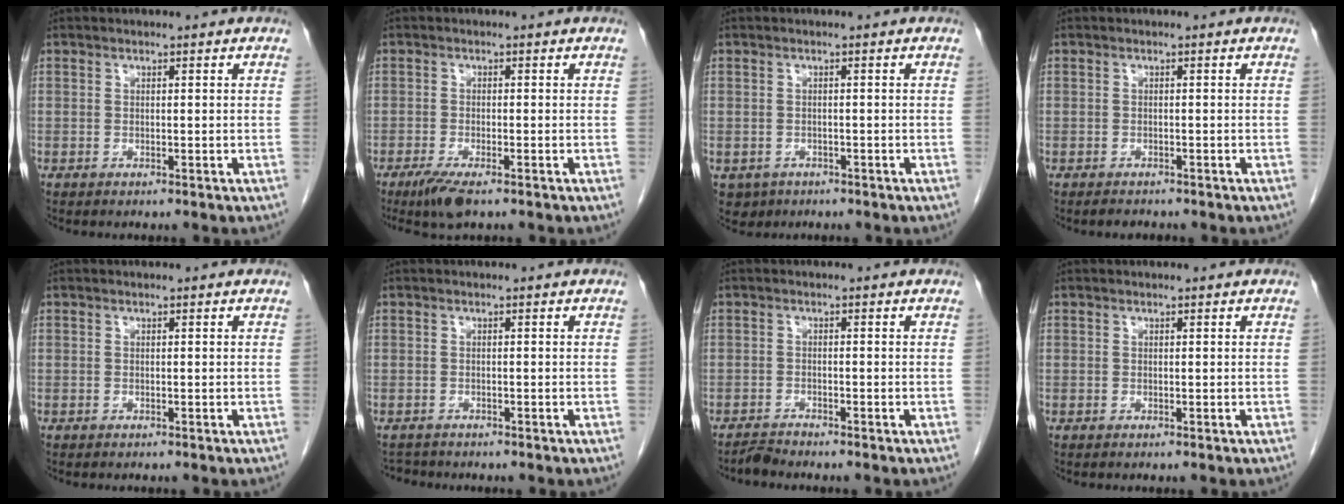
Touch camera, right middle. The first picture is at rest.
{"total": 4.7, "force": [-3.2, 0.9, 3.3], "torque": [-0.066, -0.013, -0.054]}
{"total": 3.2, "force": [-1.8, 2.6, 0.5], "torque": [-0.009, 0.002, -0.024]}
{"total": 1.4, "force": [-1.2, 0.6, 0.3], "torque": [-0.009, -0.002, -0.016]}
{"total": 0.0}
{"total": 1.8, "force": [-1.7, 0.5, -0.2], "torque": [-0.001, -0.006, -0.029]}
{"total": 1.6, "force": [-1.5, -0.2, -0.1], "torque": [0.000, -0.008, -0.030]}
{"total": 0.0}